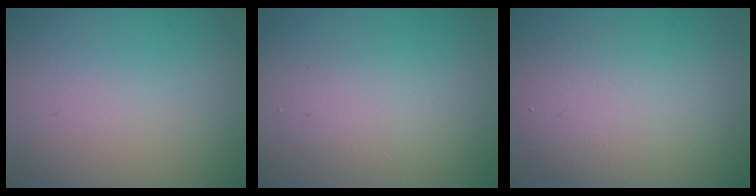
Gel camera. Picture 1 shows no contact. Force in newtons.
{"total": 1.8, "press": 1.8, "slide": 0.0}
{"total": 4.4, "press": 4.4, "slide": 0.3}